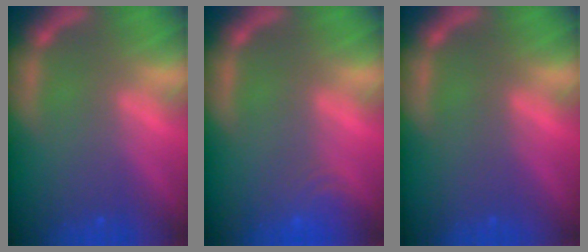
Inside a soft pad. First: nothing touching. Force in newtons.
{"total": 3.5}
{"total": 0.0}